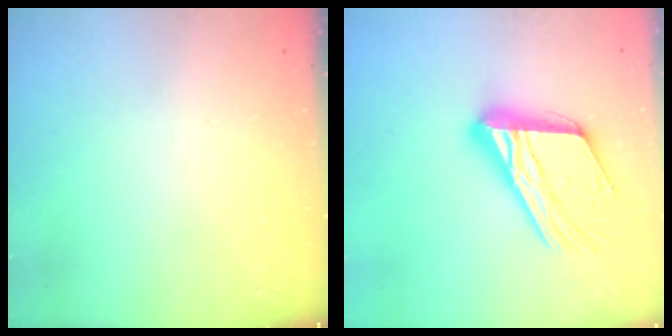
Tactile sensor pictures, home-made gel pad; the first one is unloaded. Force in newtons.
{"total": 21.6, "press": 21.5, "slide": 1.9}